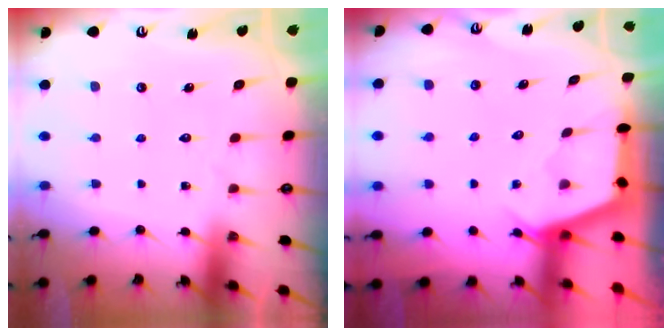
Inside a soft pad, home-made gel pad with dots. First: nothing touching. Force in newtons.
{"total": 2.6, "press": 2.6, "slide": 0.3}